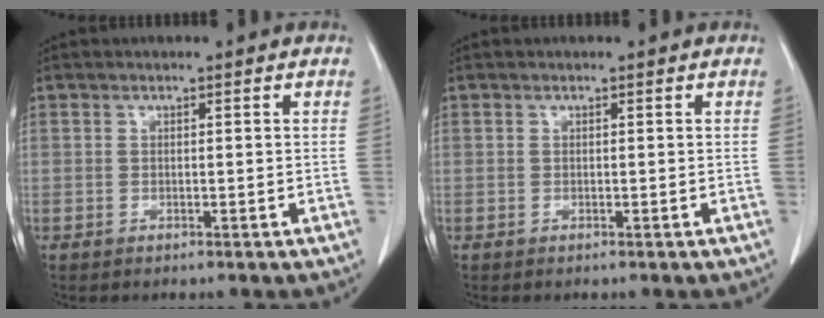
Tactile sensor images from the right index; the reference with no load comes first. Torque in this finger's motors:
{"motor_torque": [0.00, 0.00, 0.00, 0.00]}